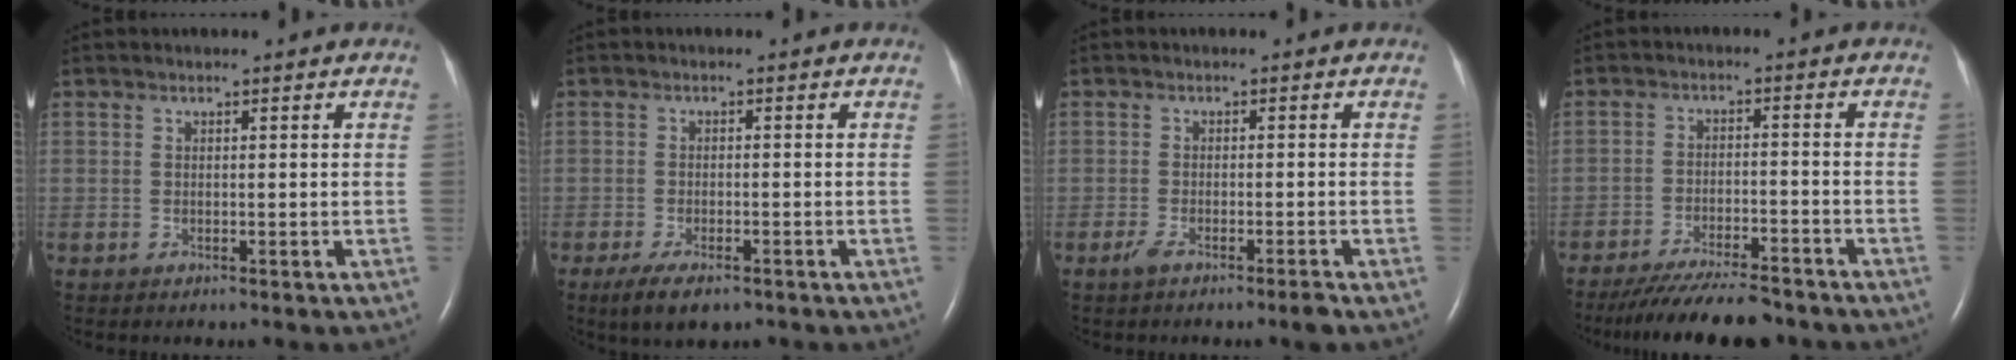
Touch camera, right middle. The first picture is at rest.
{"total": 5.1, "force": [-3.4, 1.8, 3.4], "torque": [-0.062, -0.009, -0.053]}
{"total": 2.9, "force": [-2.1, -0.1, 2.0], "torque": [-0.042, -0.006, -0.040]}
{"total": 12.4, "force": [-11.1, 1.7, 5.2], "torque": [-0.083, -0.014, -0.166]}